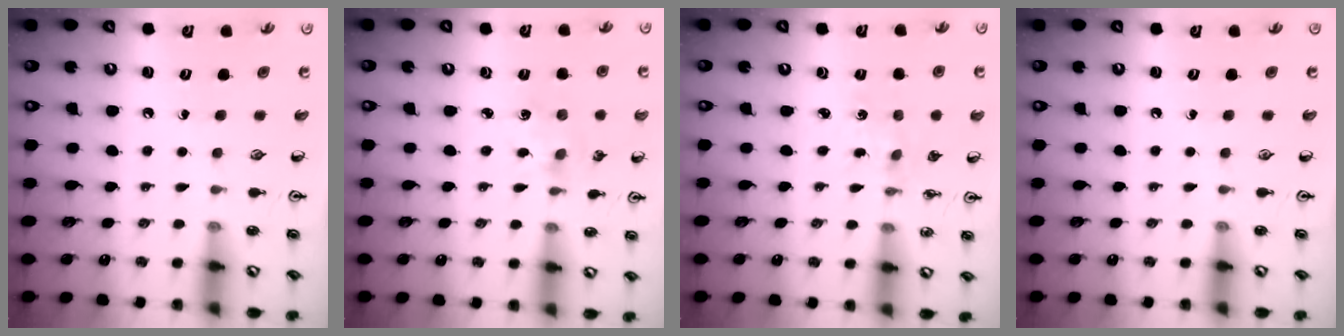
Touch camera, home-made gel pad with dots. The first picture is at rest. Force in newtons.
{"total": 1.8, "press": 1.7, "slide": 0.3}
{"total": 0.0}
{"total": 0.0}